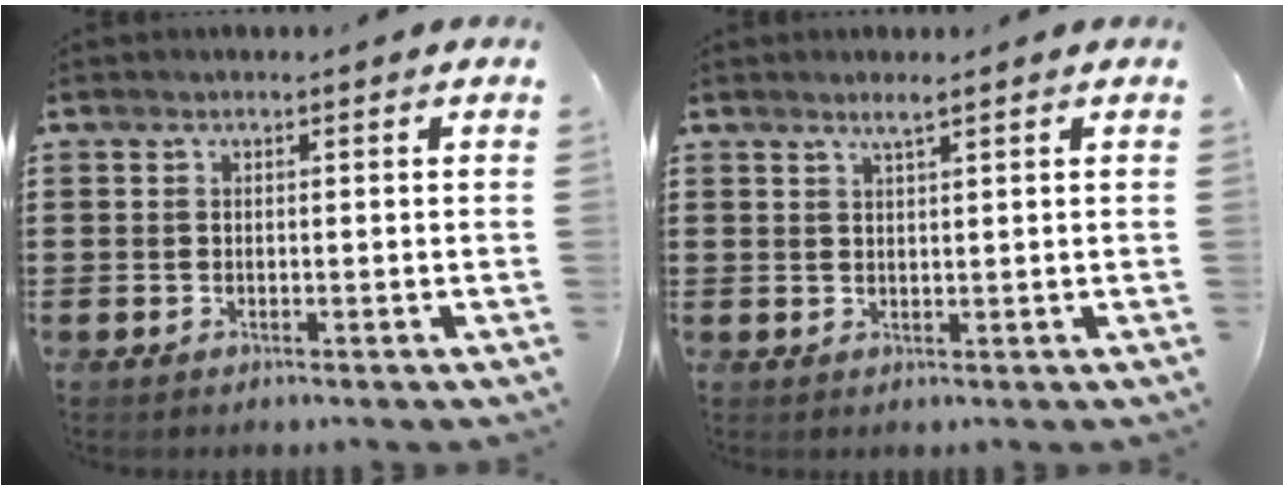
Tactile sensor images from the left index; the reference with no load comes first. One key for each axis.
{"total": 1.9, "fx": 1.4, "fy": -0.1, "fz": 1.2, "tx": -0.025, "ty": 0.000, "tz": 0.026}